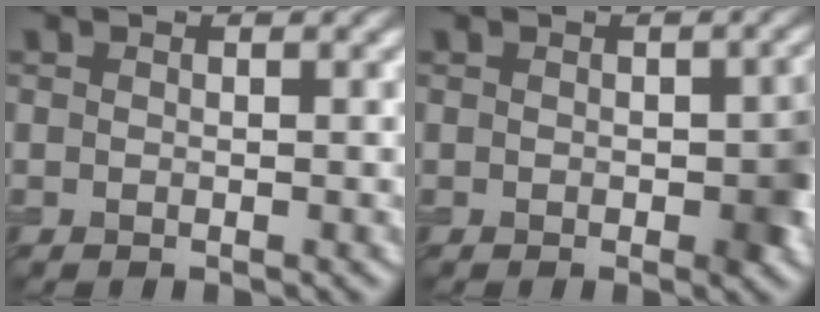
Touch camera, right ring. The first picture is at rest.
{"total": 3.1, "force": [-0.5, 1.3, 2.7], "torque": [-0.030, 0.000, -0.004]}